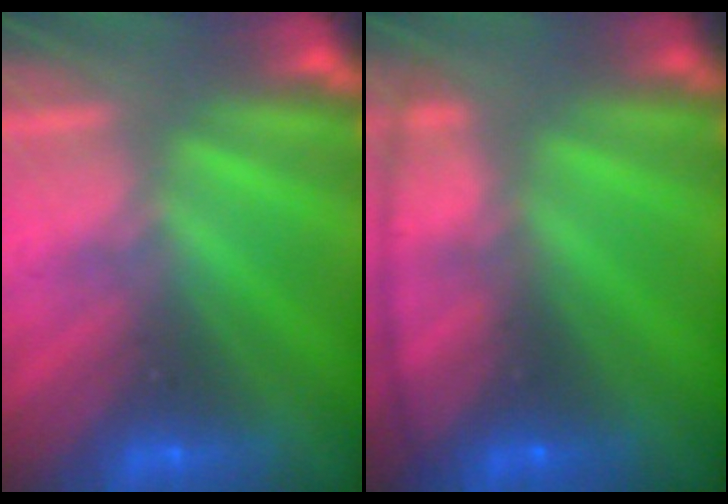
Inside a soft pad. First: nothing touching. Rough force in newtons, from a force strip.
{"total": 7.9}